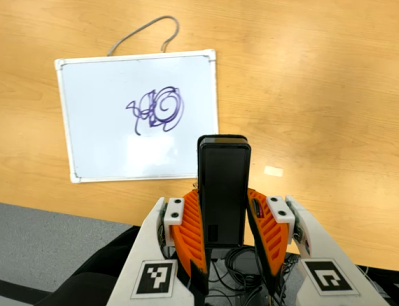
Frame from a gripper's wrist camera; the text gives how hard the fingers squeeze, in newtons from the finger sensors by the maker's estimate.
{"total": 4.2, "left": 2.5, "right": 5.8}